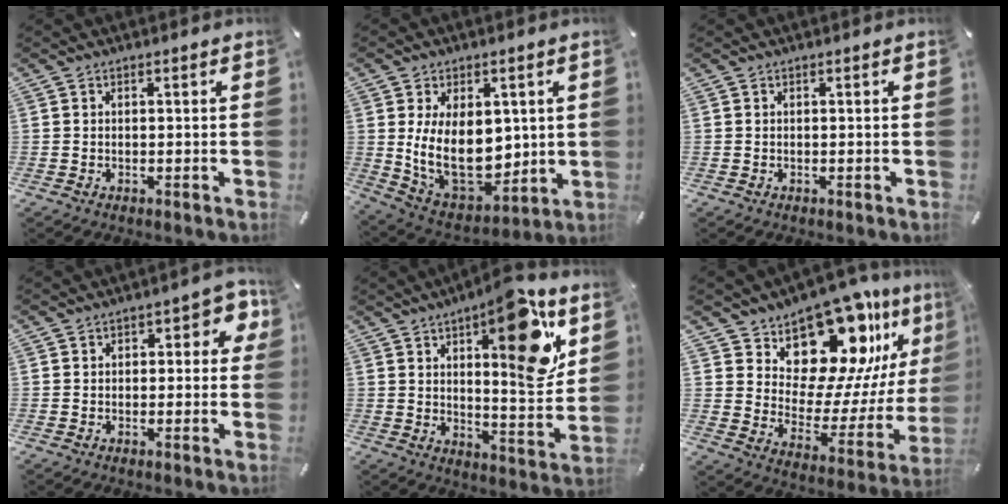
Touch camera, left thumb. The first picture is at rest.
{"total": 17.9, "force": [2.1, 12.2, 13.0], "torque": [-0.238, -0.038, 0.047]}
{"total": 0.0}
{"total": 5.5, "force": [1.0, 3.4, 4.2], "torque": [-0.042, 0.002, 0.009]}
{"total": 18.9, "force": [9.1, 6.5, 15.2], "torque": [-0.184, -0.057, 0.134]}
{"total": 19.1, "force": [15.3, 8.6, 7.4], "torque": [-0.102, -0.142, 0.259]}